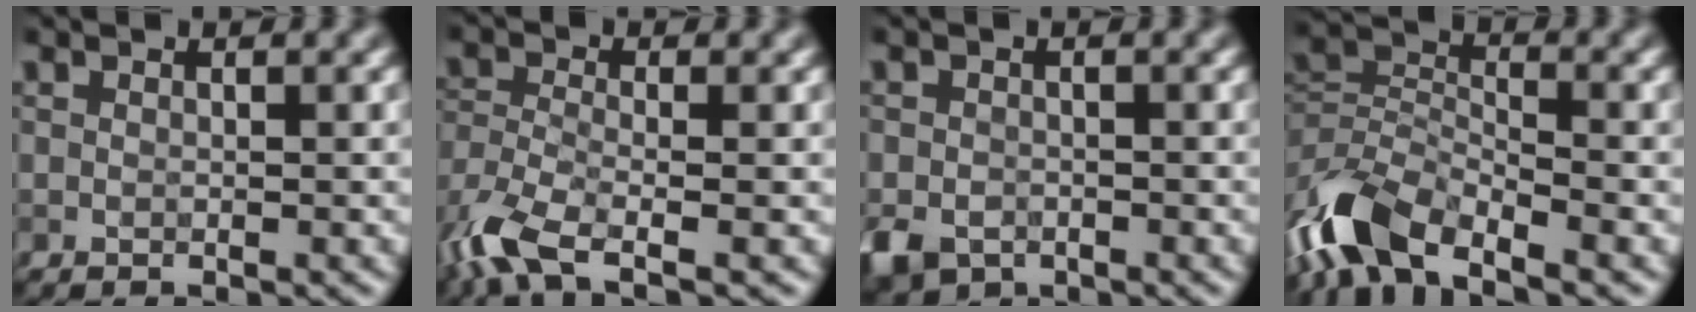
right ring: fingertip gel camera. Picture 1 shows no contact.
{"total": 6.5, "force": [-4.0, 2.4, 4.5], "torque": [-0.107, -0.016, -0.091]}
{"total": 3.5, "force": [-2.0, 2.5, 1.6], "torque": [-0.028, -0.007, -0.043]}
{"total": 7.6, "force": [-4.9, 3.3, 4.8], "torque": [-0.099, 0.002, -0.110]}